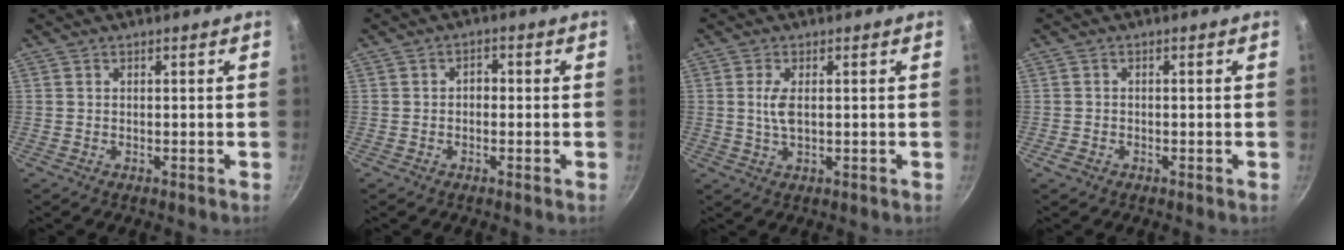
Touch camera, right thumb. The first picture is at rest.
{"total": 2.0, "force": [-0.3, 1.5, 1.3], "torque": [-0.004, 0.011, -0.011]}
{"total": 3.7, "force": [0.4, 1.5, 3.4], "torque": [-0.077, -0.003, 0.012]}
{"total": 1.5, "force": [-0.8, 1.1, 0.7], "torque": [-0.014, 0.002, -0.015]}